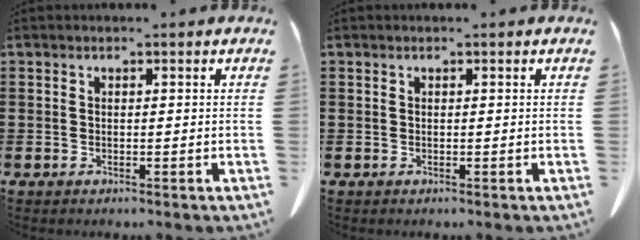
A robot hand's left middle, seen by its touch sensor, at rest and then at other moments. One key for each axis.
{"total": 0.0}